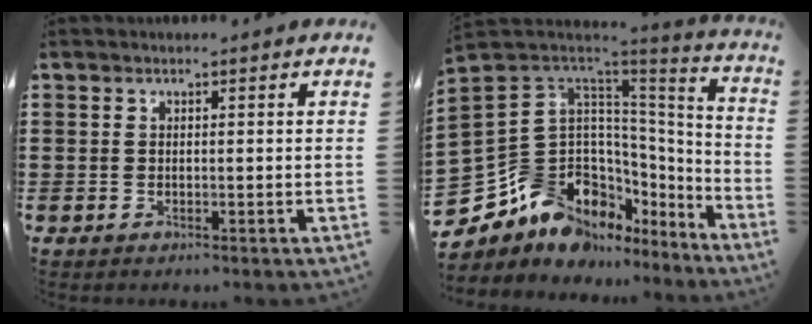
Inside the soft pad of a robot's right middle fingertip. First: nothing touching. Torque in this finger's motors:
{"motor_torque": [2.13, 0.00, 0.26, 0.14]}